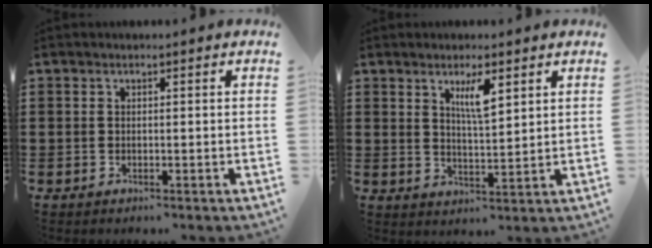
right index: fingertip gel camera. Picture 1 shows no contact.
{"total": 4.6, "force": [2.5, 1.1, 3.7], "torque": [-0.073, 0.003, 0.040]}